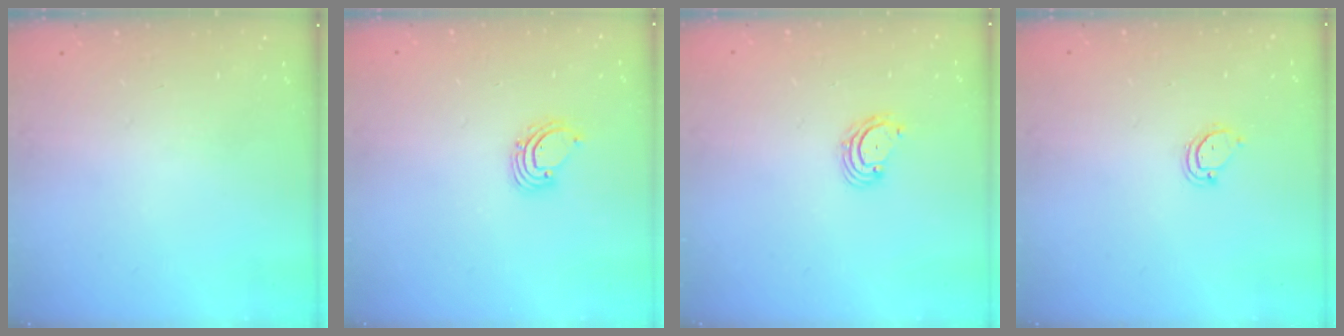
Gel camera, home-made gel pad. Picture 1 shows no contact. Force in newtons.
{"total": 2.6, "press": 2.6, "slide": 0.2}
{"total": 3.3, "press": 3.3, "slide": 0.4}
{"total": 3.4, "press": 3.4, "slide": 0.6}